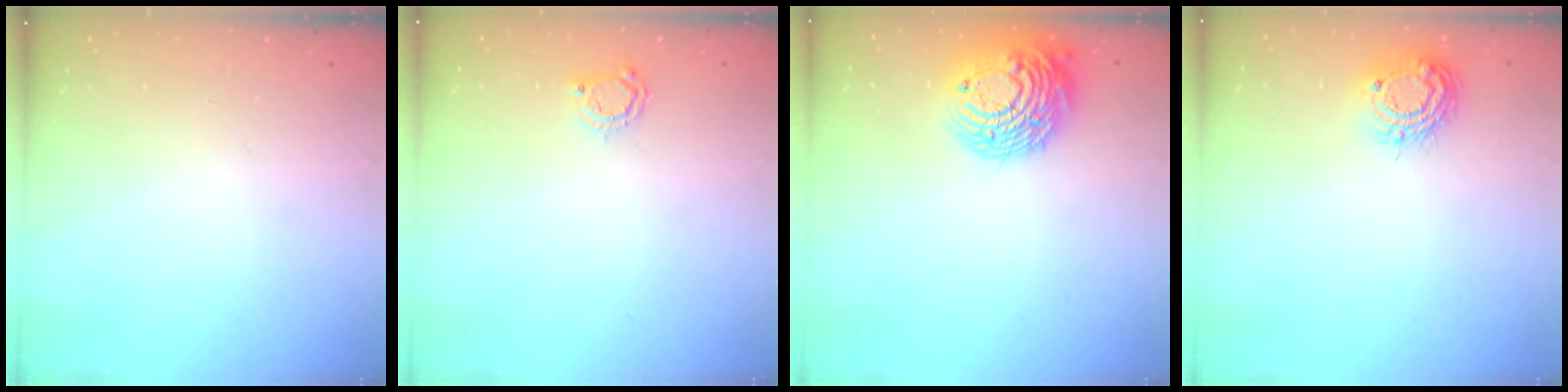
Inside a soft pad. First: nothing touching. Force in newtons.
{"total": 3.9, "press": 3.9, "slide": 0.6}
{"total": 14.3, "press": 14.2, "slide": 1.2}
{"total": 9.4, "press": 9.4, "slide": 0.9}